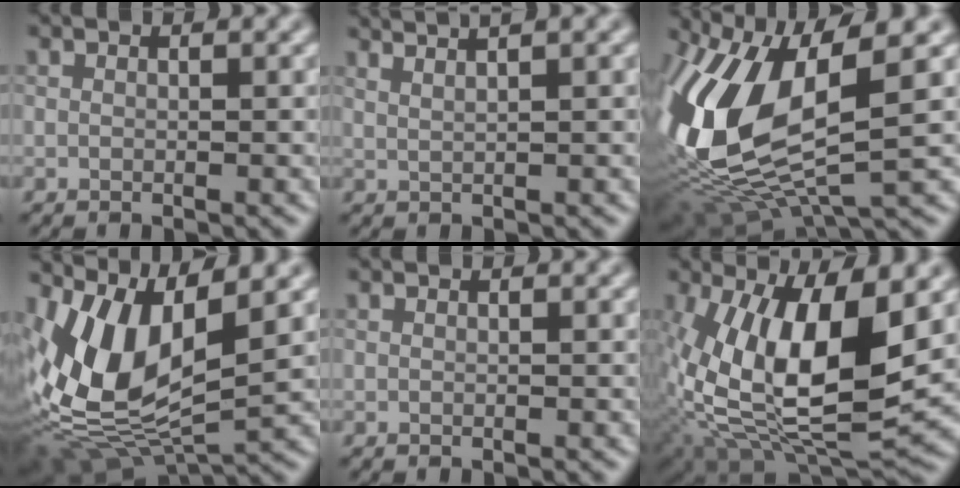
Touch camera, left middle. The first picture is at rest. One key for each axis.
{"total": 3.1, "fx": 2.4, "fy": 0.7, "fz": 1.8, "tx": -0.016, "ty": 0.019, "tz": 0.019}
{"total": 12.8, "fx": 1.3, "fy": 5.6, "fz": 11.4, "tx": -0.263, "ty": -0.007, "tz": 0.033}
{"total": 11.4, "fx": 1.3, "fy": 5.1, "fz": 10.1, "tx": -0.224, "ty": -0.004, "tz": 0.036}
{"total": 0.0}
{"total": 13.5, "fx": 1.0, "fy": 5.4, "fz": 12.3, "tx": -0.230, "ty": -0.002, "tz": 0.024}